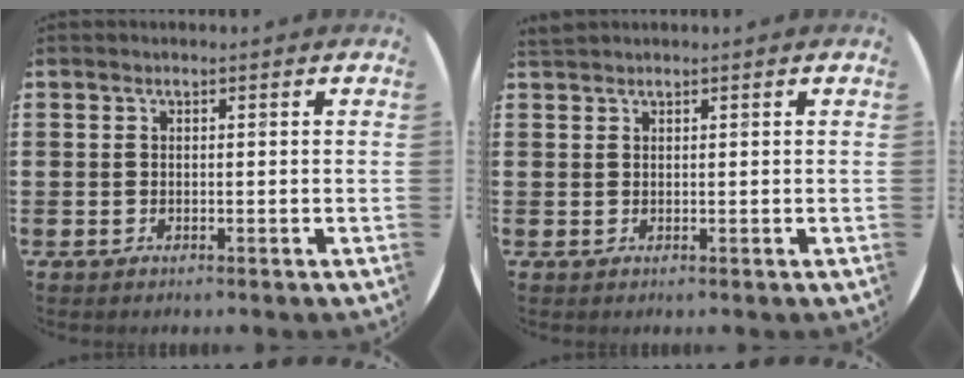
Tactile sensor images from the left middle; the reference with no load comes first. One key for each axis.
{"total": 0.6, "fx": 0.6, "fy": 0.0, "fz": -0.2, "tx": 0.002, "ty": 0.002, "tz": 0.012}